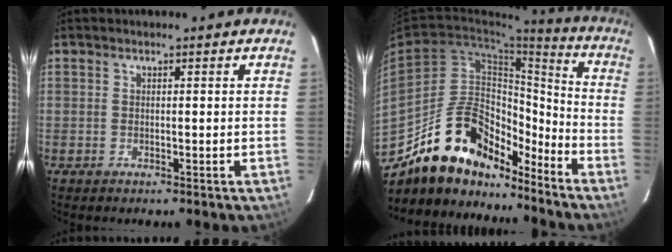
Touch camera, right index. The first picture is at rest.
{"total": 17.2, "force": [-14.3, 6.7, 6.7], "torque": [-0.116, 0.043, -0.246]}